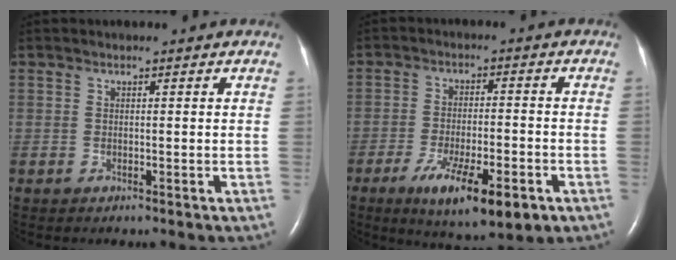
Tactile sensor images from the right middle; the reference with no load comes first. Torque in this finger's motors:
{"motor_torque": [1.36, -0.78, 0.24, 0.15]}